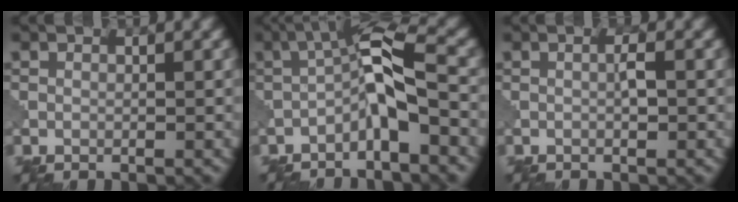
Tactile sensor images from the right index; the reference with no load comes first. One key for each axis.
{"total": 5.5, "fx": -2.1, "fy": 1.2, "fz": 4.9, "tx": -0.089, "ty": 0.021, "tz": -0.051}
{"total": 1.1, "fx": -0.2, "fy": 0.0, "fz": 1.1, "tx": -0.020, "ty": 0.004, "tz": -0.005}